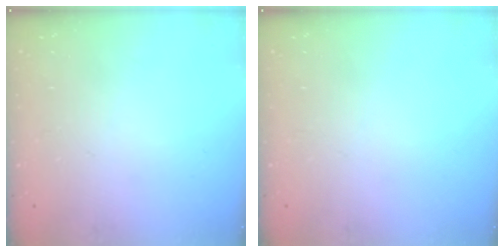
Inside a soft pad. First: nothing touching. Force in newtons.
{"total": 0.0}